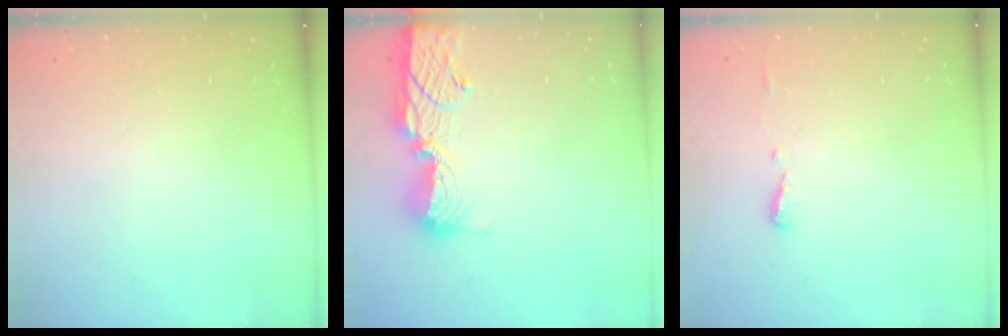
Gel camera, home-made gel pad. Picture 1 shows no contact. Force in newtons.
{"total": 13.6, "press": 13.5, "slide": 1.0}
{"total": 4.9, "press": 4.9, "slide": 0.6}